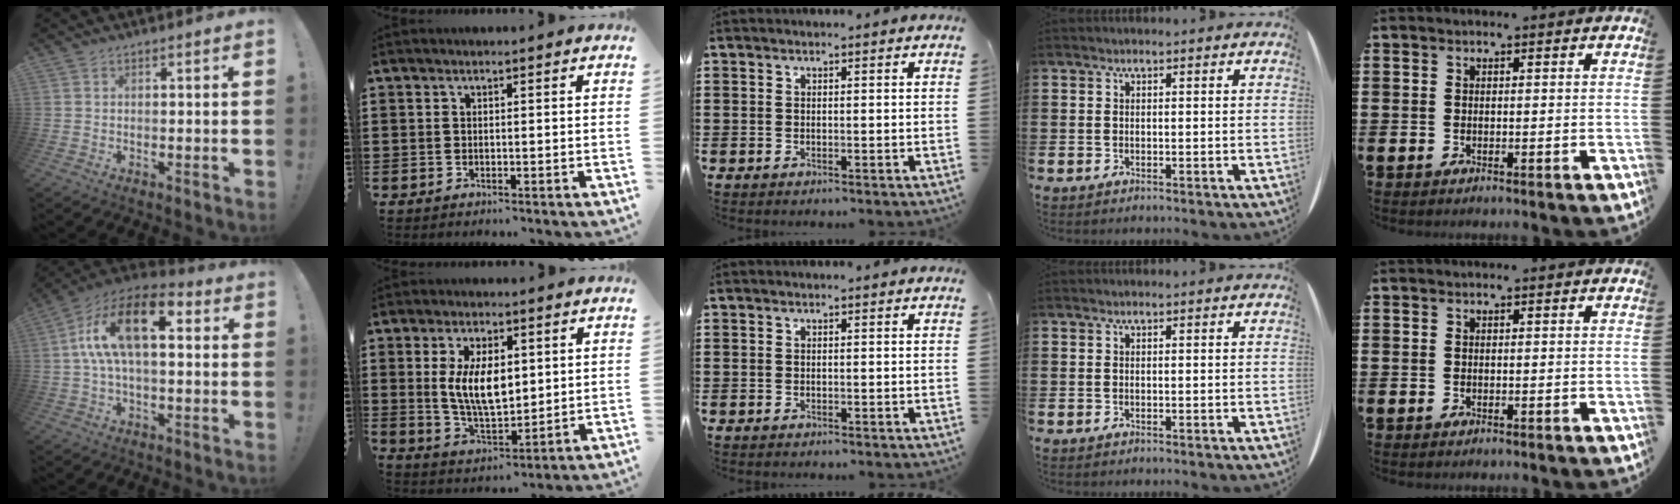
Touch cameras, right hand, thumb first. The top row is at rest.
{"thumb": {"total": 16.7, "force": [3.9, 7.9, 14.2], "torque": [-0.251, -0.004, 0.060]}, "index": {"total": 9.1, "force": [1.5, 4.4, 7.8], "torque": [-0.159, 0.002, 0.023]}}